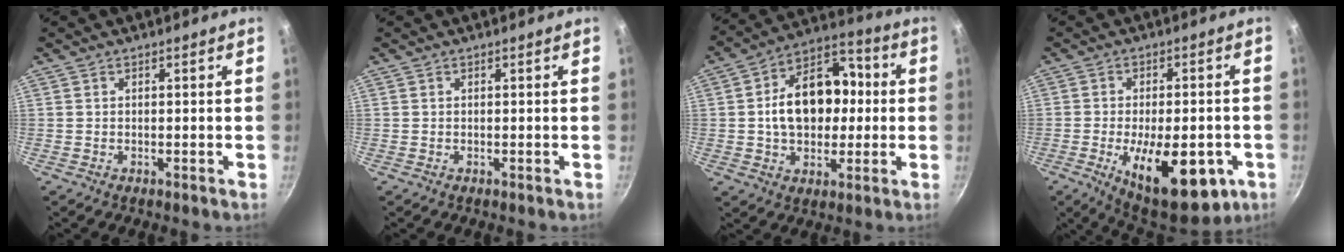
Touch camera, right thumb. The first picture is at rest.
{"total": 0.0}
{"total": 17.3, "force": [0.7, 11.6, 12.8], "torque": [-0.169, 0.034, 0.007]}
{"total": 18.7, "force": [-6.4, 8.6, 15.3], "torque": [-0.208, 0.000, -0.075]}